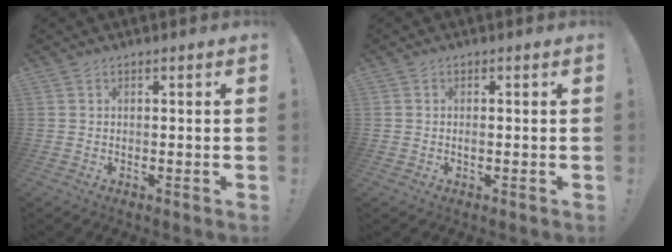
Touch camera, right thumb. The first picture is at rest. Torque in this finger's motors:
{"motor_torque": [1.85, 1.17, -0.06, -1.03, 0.03]}